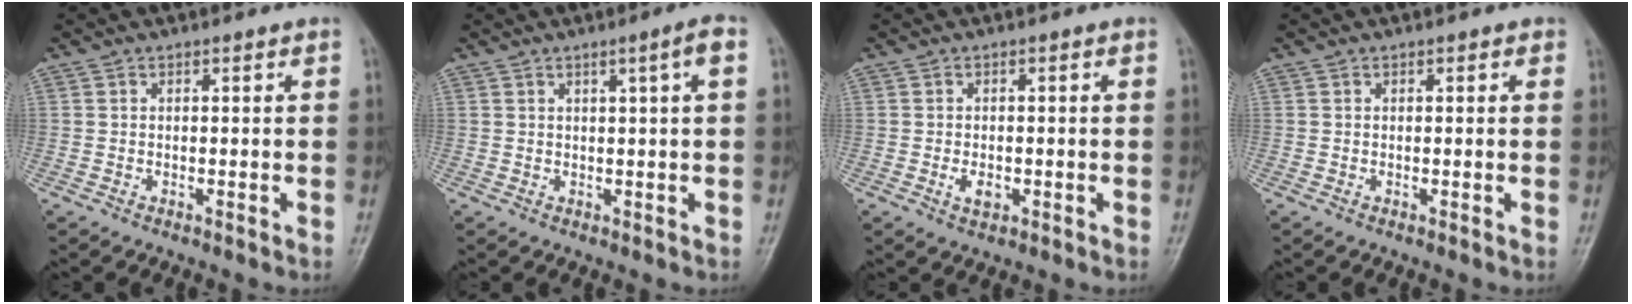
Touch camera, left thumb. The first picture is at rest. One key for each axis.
{"total": 3.3, "fx": 1.1, "fy": -0.2, "fz": 3.1, "tx": -0.049, "ty": 0.001, "tz": 0.019}
{"total": 2.6, "fx": -0.7, "fy": 1.6, "fz": 1.8, "tx": -0.029, "ty": -0.001, "tz": -0.012}
{"total": 0.9, "fx": 0.4, "fy": 0.6, "fz": 0.6, "tx": -0.002, "ty": 0.001, "tz": 0.001}